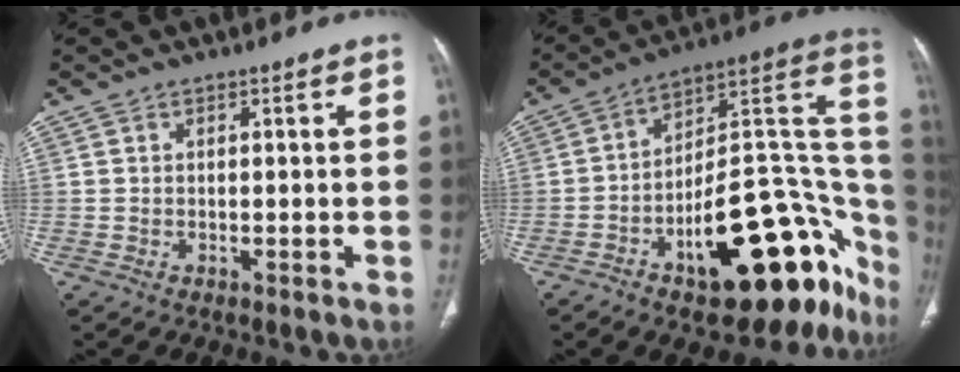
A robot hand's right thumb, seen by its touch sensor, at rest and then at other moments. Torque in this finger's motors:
{"motor_torque": [3.26, 1.75, 1.27, -1.50, 0.40]}